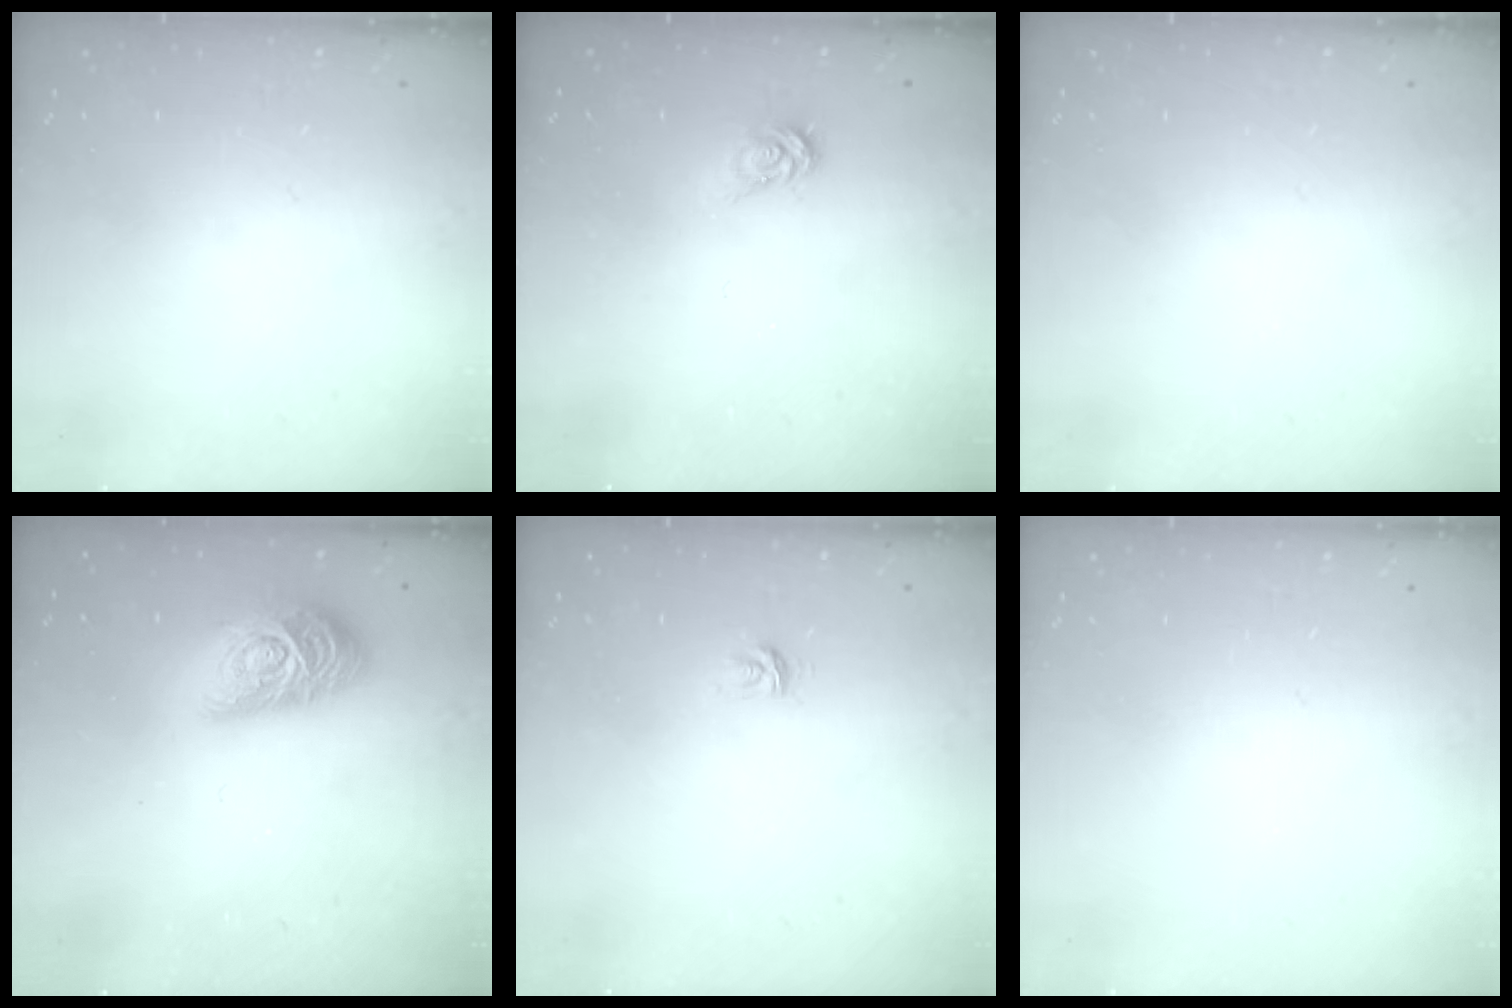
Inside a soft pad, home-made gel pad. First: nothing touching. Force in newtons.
{"total": 3.3, "press": 3.3, "slide": 0.3}
{"total": 0.0}
{"total": 16.4, "press": 16.4, "slide": 0.8}
{"total": 2.7, "press": 2.7, "slide": 0.4}
{"total": 0.0}